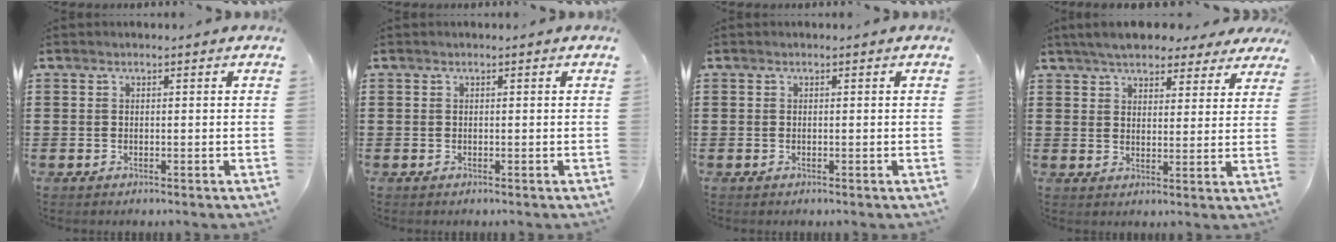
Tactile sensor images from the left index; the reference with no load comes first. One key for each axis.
{"total": 0.0}
{"total": 0.0}
{"total": 5.7, "fx": 5.3, "fy": 1.5, "fz": 1.7, "tx": -0.053, "ty": -0.007, "tz": 0.097}